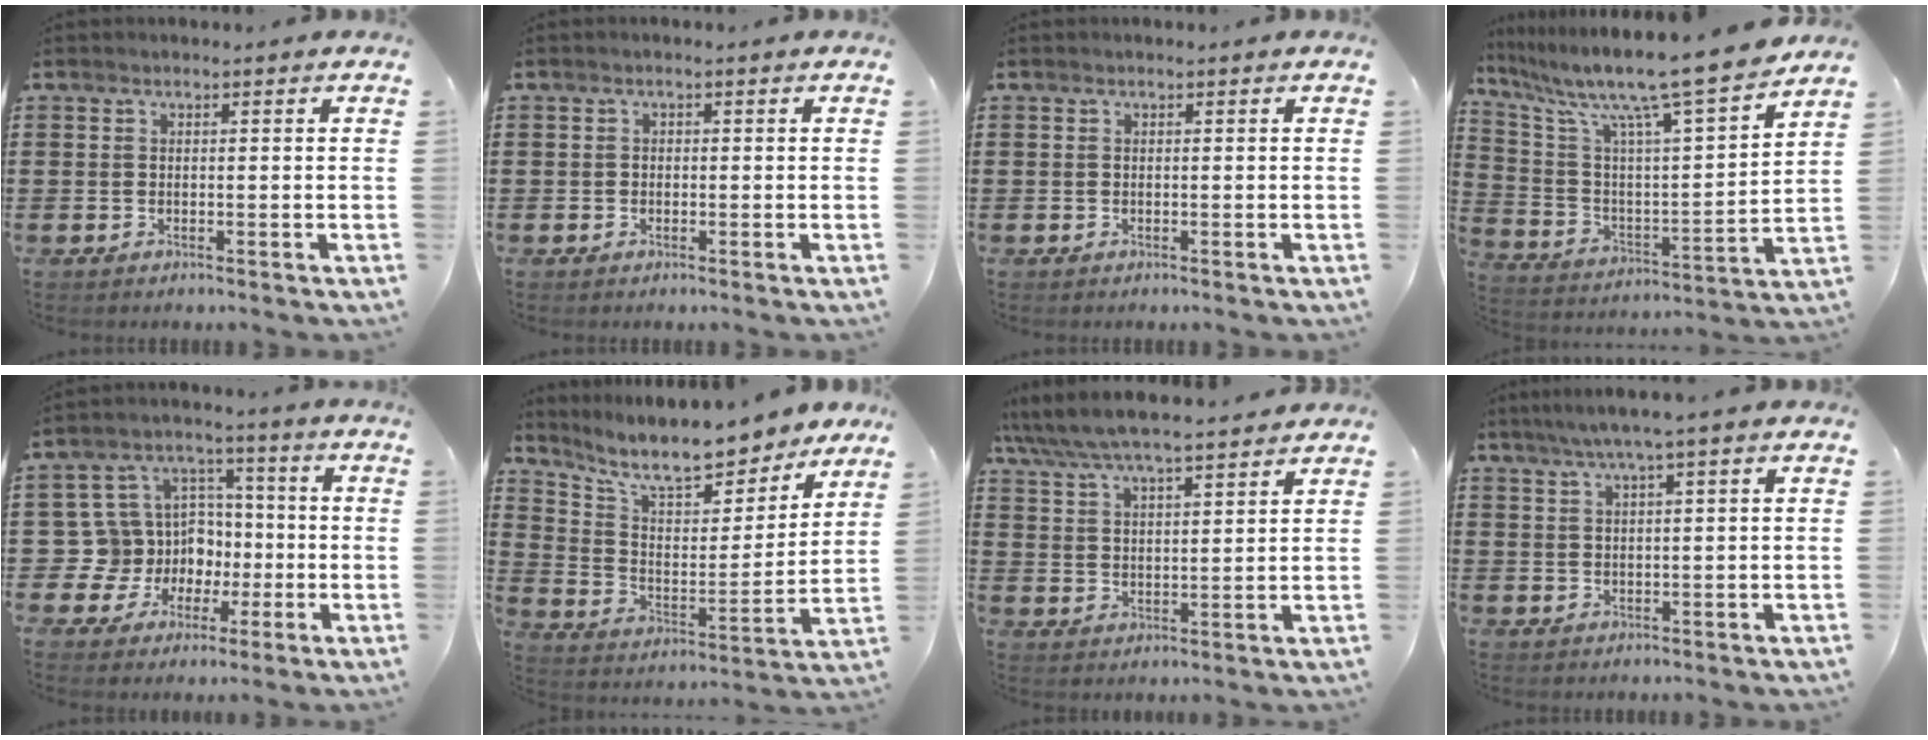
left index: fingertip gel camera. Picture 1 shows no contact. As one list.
[{"total": 0.6, "force": [-0.2, 0.5, 0.2], "torque": [-0.006, 0.002, -0.005]}, {"total": 0.0}, {"total": 11.8, "force": [9.9, 0.0, 6.4], "torque": [-0.155, -0.078, 0.157]}, {"total": 10.6, "force": [-0.8, 10.0, 3.4], "torque": [-0.126, 0.000, -0.006]}, {"total": 11.1, "force": [9.7, 2.1, 5.0], "torque": [-0.122, -0.064, 0.166]}, {"total": 6.2, "force": [5.8, 0.5, 2.1], "torque": [-0.063, -0.027, 0.101]}, {"total": 3.2, "force": [1.9, -0.4, 2.5], "torque": [-0.051, 0.002, 0.032]}]